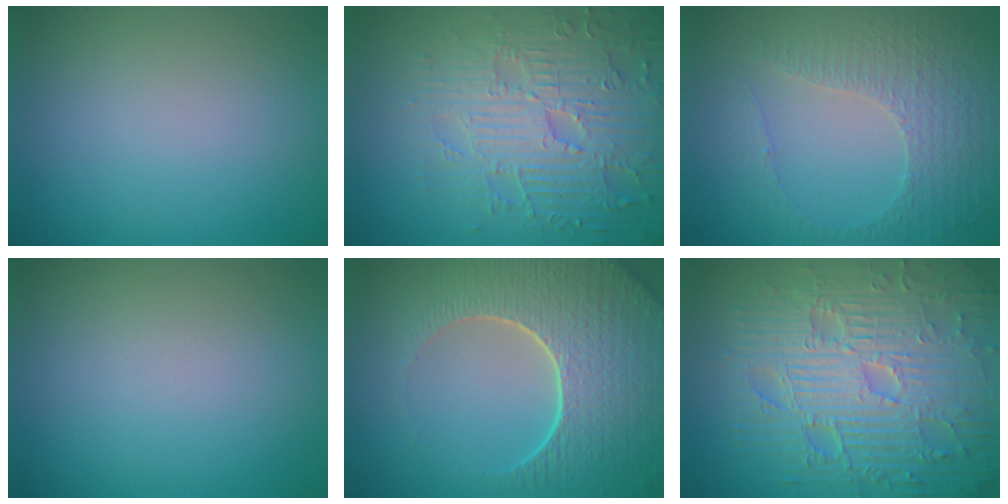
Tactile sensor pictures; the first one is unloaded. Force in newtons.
{"total": 7.0, "press": 5.6, "slide": 4.3}
{"total": 4.6, "press": 3.3, "slide": 3.2}
{"total": 0.0}
{"total": 8.6, "press": 6.4, "slide": 5.7}
{"total": 12.0, "press": 7.8, "slide": 9.1}